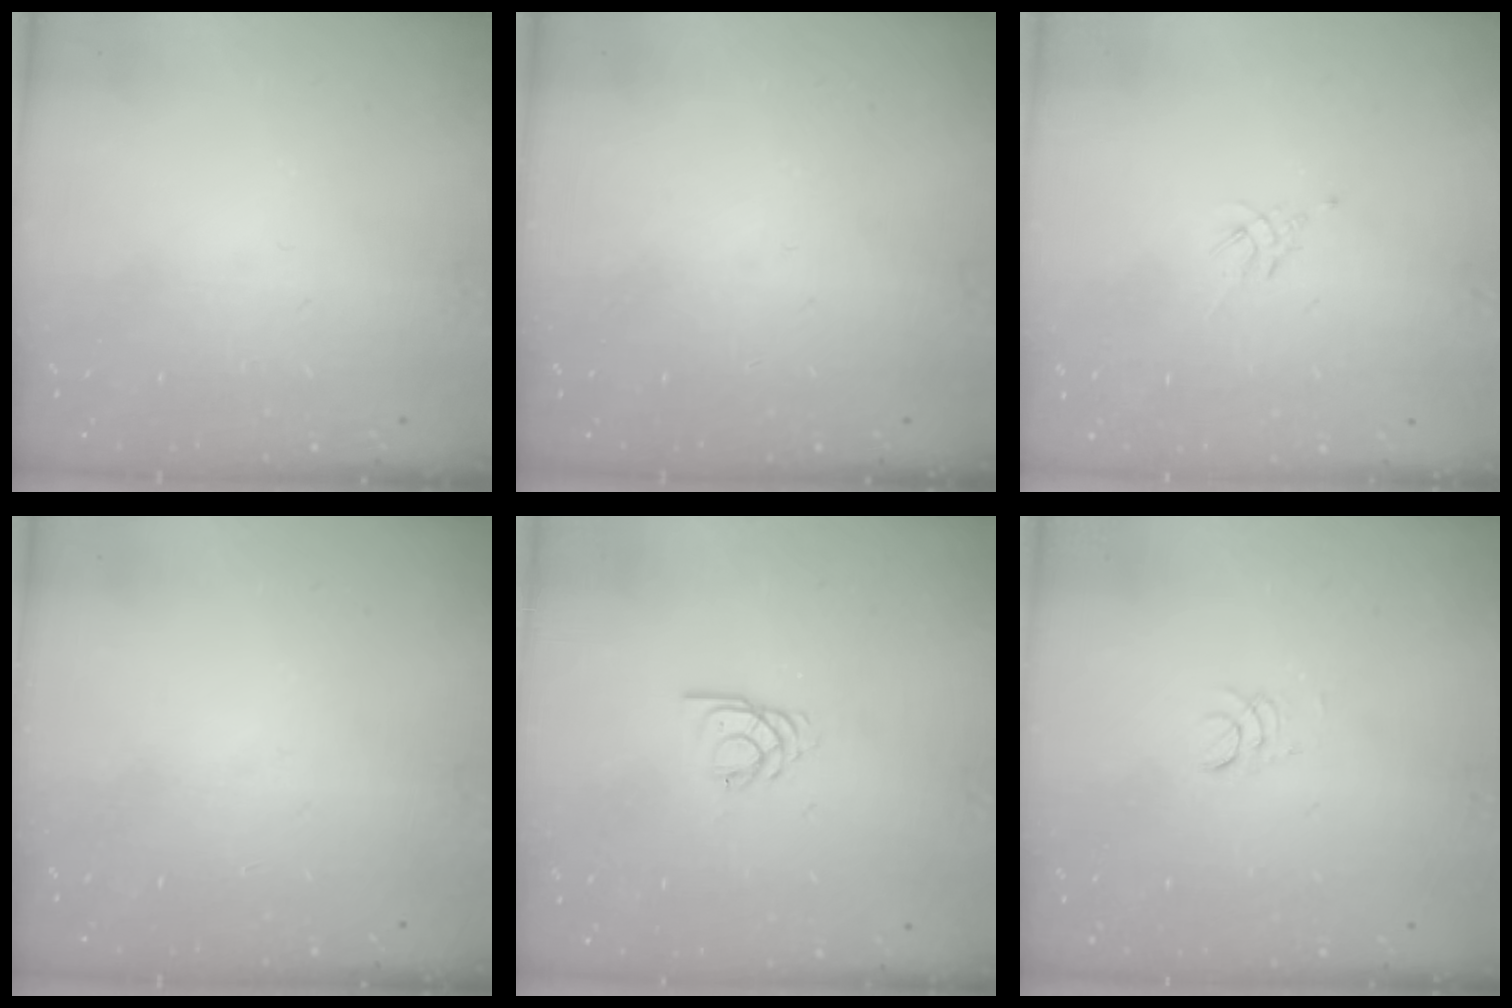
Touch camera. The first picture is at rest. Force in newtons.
{"total": 0.0}
{"total": 2.1, "press": 2.0, "slide": 0.5}
{"total": 0.0}
{"total": 2.1, "press": 2.1, "slide": 0.3}
{"total": 2.9, "press": 2.8, "slide": 0.3}